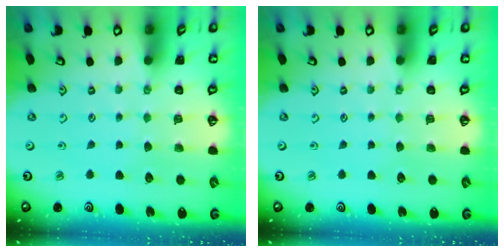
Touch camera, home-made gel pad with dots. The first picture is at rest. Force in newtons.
{"total": 0.0}